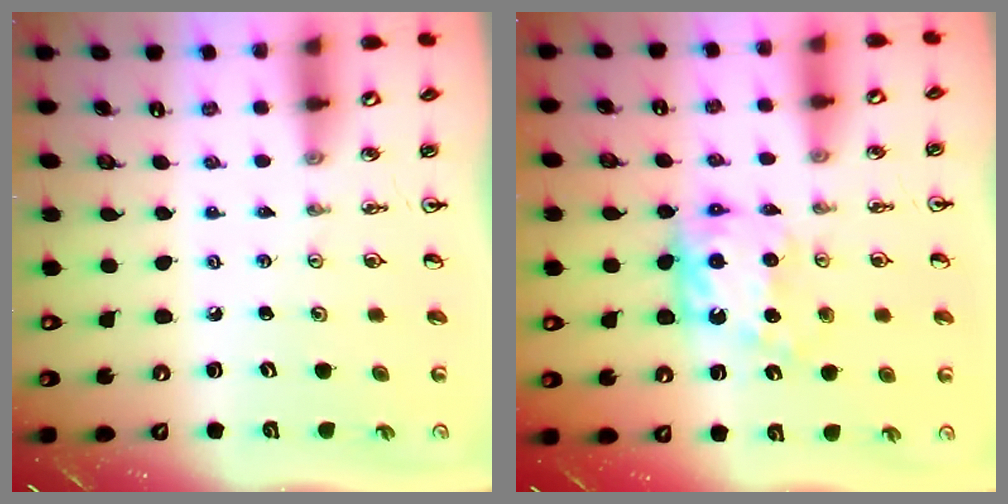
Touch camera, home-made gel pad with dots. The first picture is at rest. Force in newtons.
{"total": 10.1, "press": 10.1, "slide": 0.5}